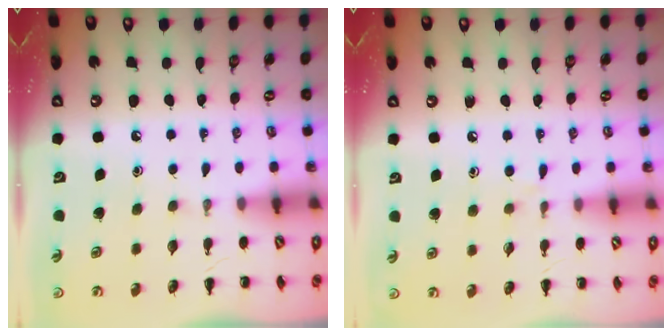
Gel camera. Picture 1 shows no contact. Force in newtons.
{"total": 5.0, "press": 4.7, "slide": 1.7}